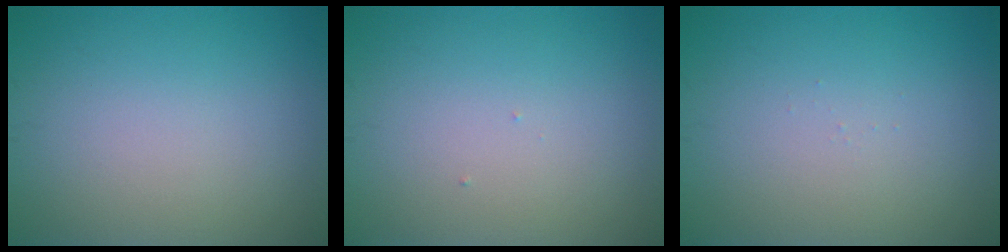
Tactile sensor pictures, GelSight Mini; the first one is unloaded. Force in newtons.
{"total": 0.0}
{"total": 0.0}